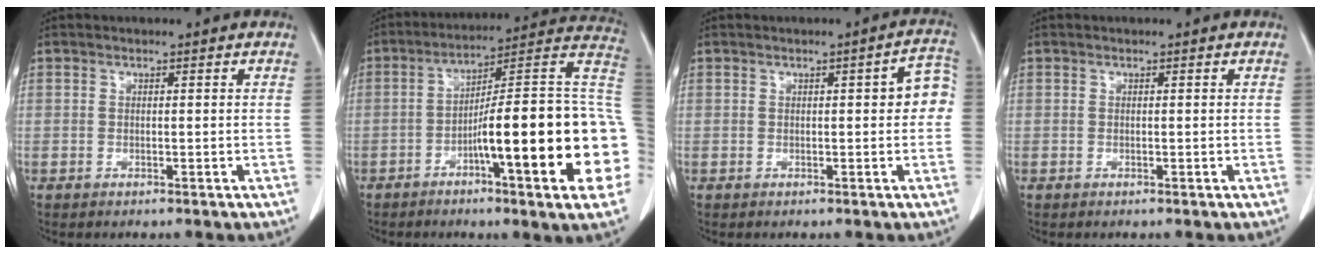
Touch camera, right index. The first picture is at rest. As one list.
[{"total": 24.0, "force": [-5.4, 1.6, 23.3], "torque": [-0.237, 0.019, -0.082]}, {"total": 4.3, "force": [0.3, 1.2, 4.1], "torque": [-0.037, 0.017, -0.003]}, {"total": 0.0}]